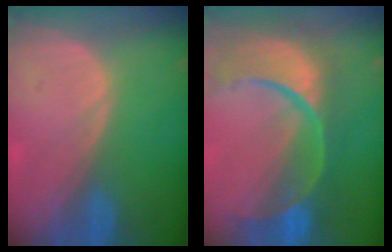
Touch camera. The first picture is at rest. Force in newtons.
{"total": 13.6, "press": 10.9, "slide": 8.2}